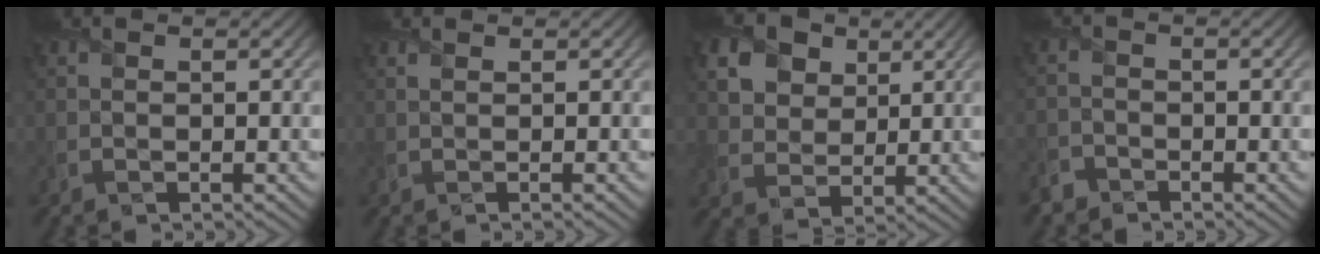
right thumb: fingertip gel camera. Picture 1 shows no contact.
{"total": 1.1, "force": [0.7, 0.1, 0.8], "torque": [-0.018, 0.002, 0.008]}
{"total": 12.3, "force": [6.2, 9.0, 5.6], "torque": [-0.167, 0.018, 0.121]}
{"total": 2.2, "force": [-2.0, 0.9, 0.2], "torque": [-0.004, -0.003, -0.049]}